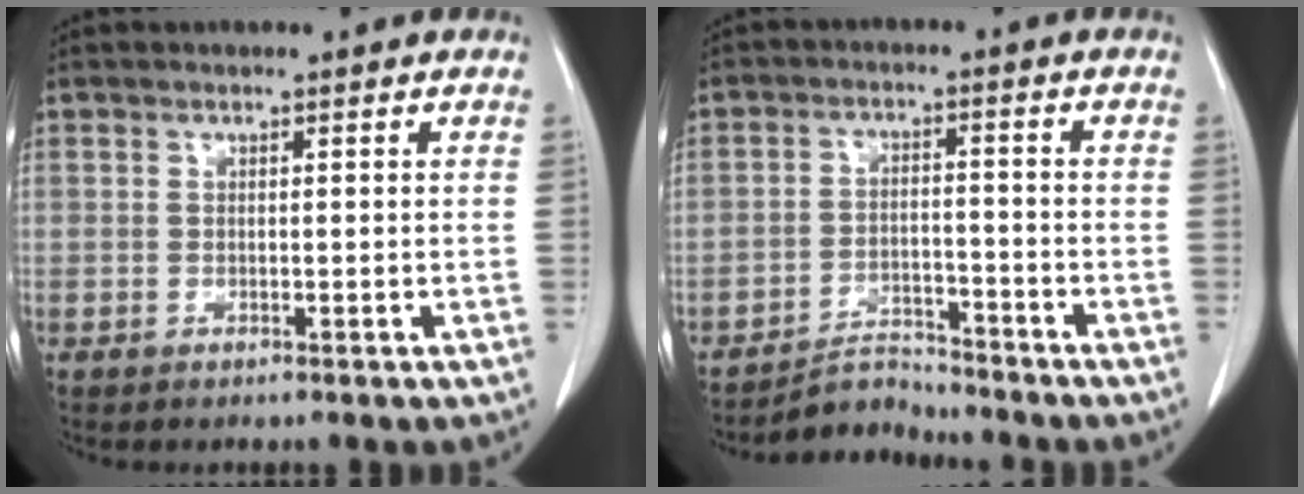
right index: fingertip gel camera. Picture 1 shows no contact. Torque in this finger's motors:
{"motor_torque": [-0.04, -0.09, -0.23, -0.08]}